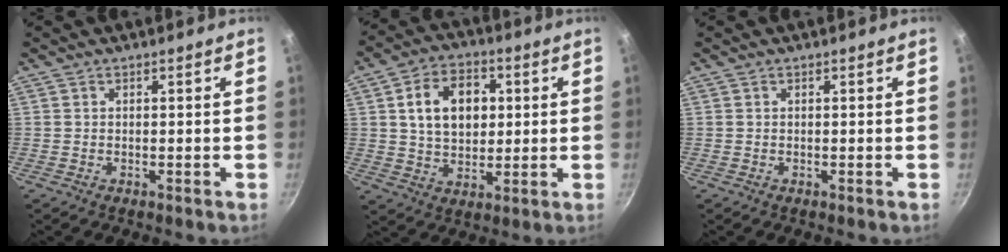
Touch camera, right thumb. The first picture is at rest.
{"total": 13.1, "force": [2.7, 9.3, 8.8], "torque": [-0.116, 0.006, 0.040]}
{"total": 0.0}